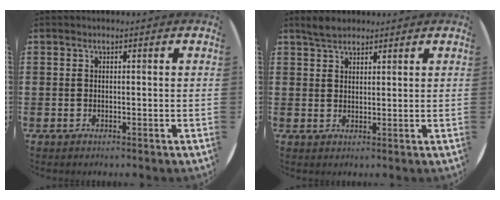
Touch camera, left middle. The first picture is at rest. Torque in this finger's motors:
{"motor_torque": [0.23, -0.22, -0.01, 0.04]}